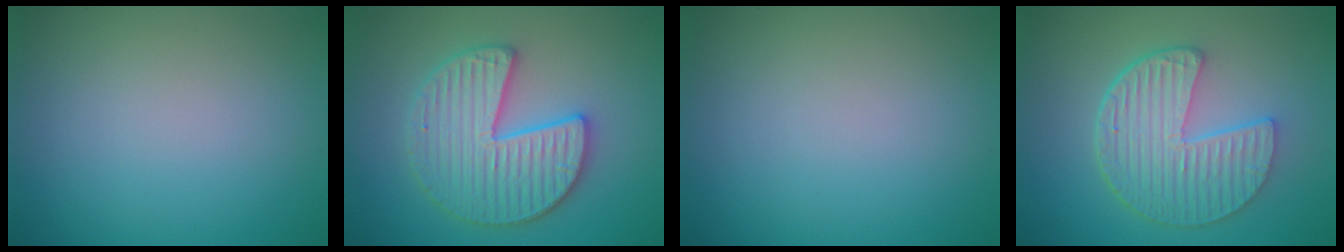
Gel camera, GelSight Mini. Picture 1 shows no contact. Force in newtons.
{"total": 6.0, "press": 5.9, "slide": 1.0}
{"total": 0.0}
{"total": 6.5, "press": 4.8, "slide": 4.4}